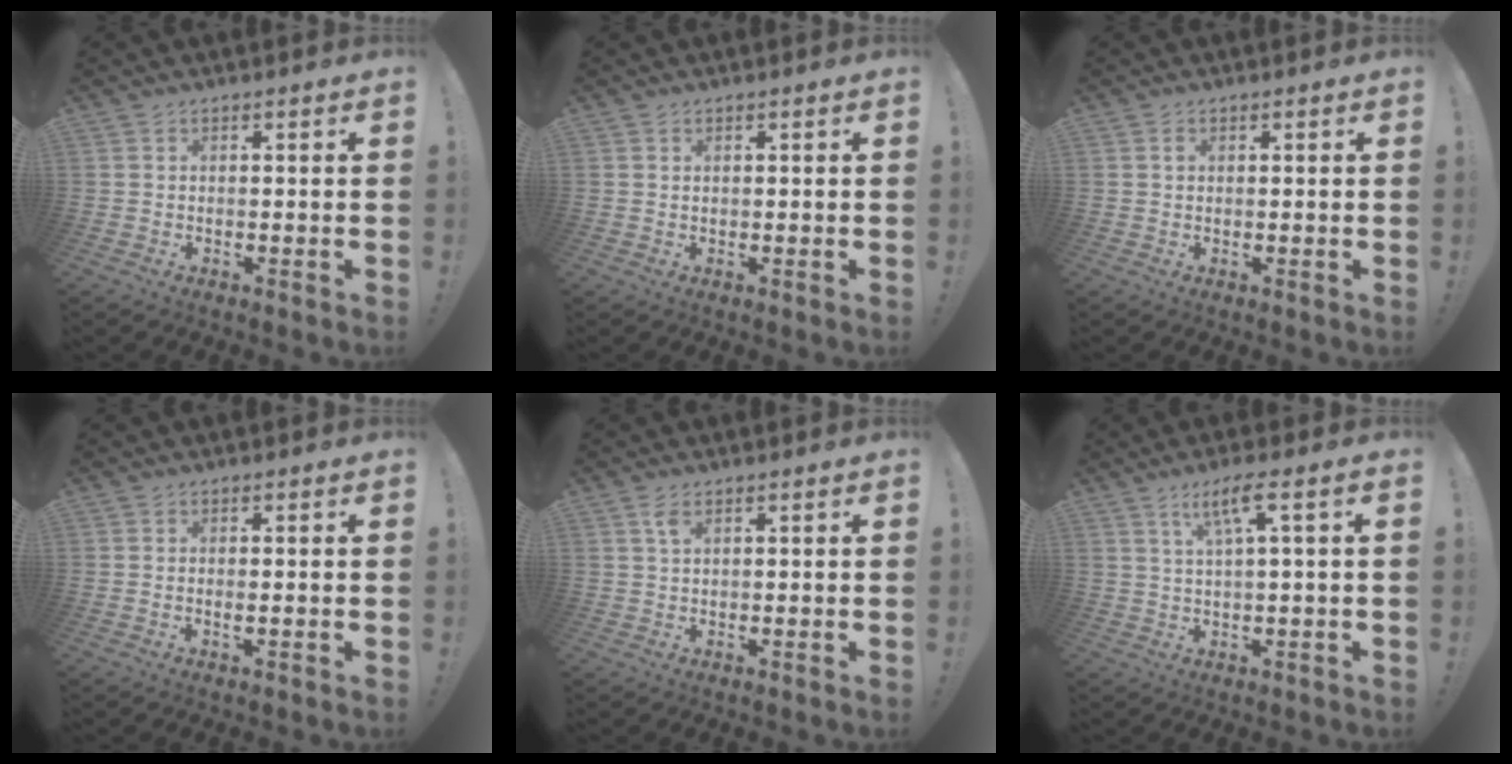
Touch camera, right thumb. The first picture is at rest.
{"total": 0.6, "force": [0.6, 0.2, 0.1], "torque": [-0.002, -0.001, 0.012]}
{"total": 0.8, "force": [0.5, 0.5, 0.4], "torque": [0.000, 0.000, 0.007]}
{"total": 1.2, "force": [0.0, 0.2, 1.2], "torque": [-0.013, -0.004, -0.001]}
{"total": 2.8, "force": [1.3, 1.3, 2.0], "torque": [-0.043, 0.002, 0.024]}
{"total": 7.2, "force": [2.6, 0.4, 6.6], "torque": [-0.123, 0.001, 0.039]}